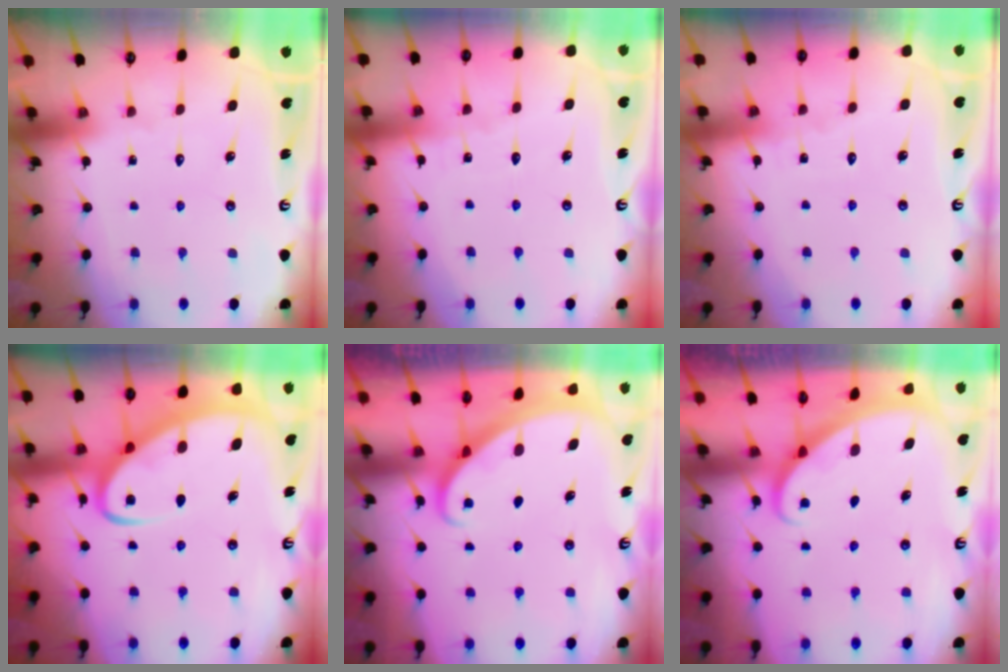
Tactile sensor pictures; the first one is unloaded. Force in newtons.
{"total": 1.9, "press": 1.9, "slide": 0.2}
{"total": 2.8, "press": 2.8, "slide": 0.4}
{"total": 6.7, "press": 6.7, "slide": 0.8}
{"total": 1.9, "press": 1.9, "slide": 0.1}
{"total": 2.0, "press": 2.0, "slide": 0.1}